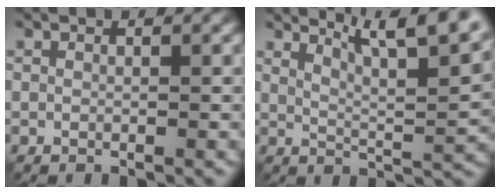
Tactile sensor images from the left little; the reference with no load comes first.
{"total": 9.1, "force": [6.4, 2.2, 6.1], "torque": [-0.085, 0.008, 0.085]}